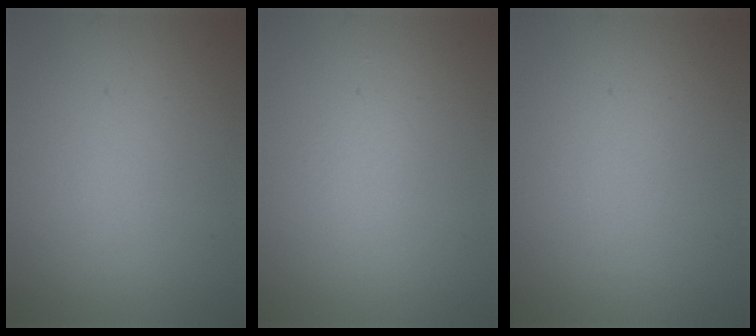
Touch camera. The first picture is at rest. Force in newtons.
{"total": 0.5, "press": 0.5, "slide": 0.1}
{"total": 0.0}